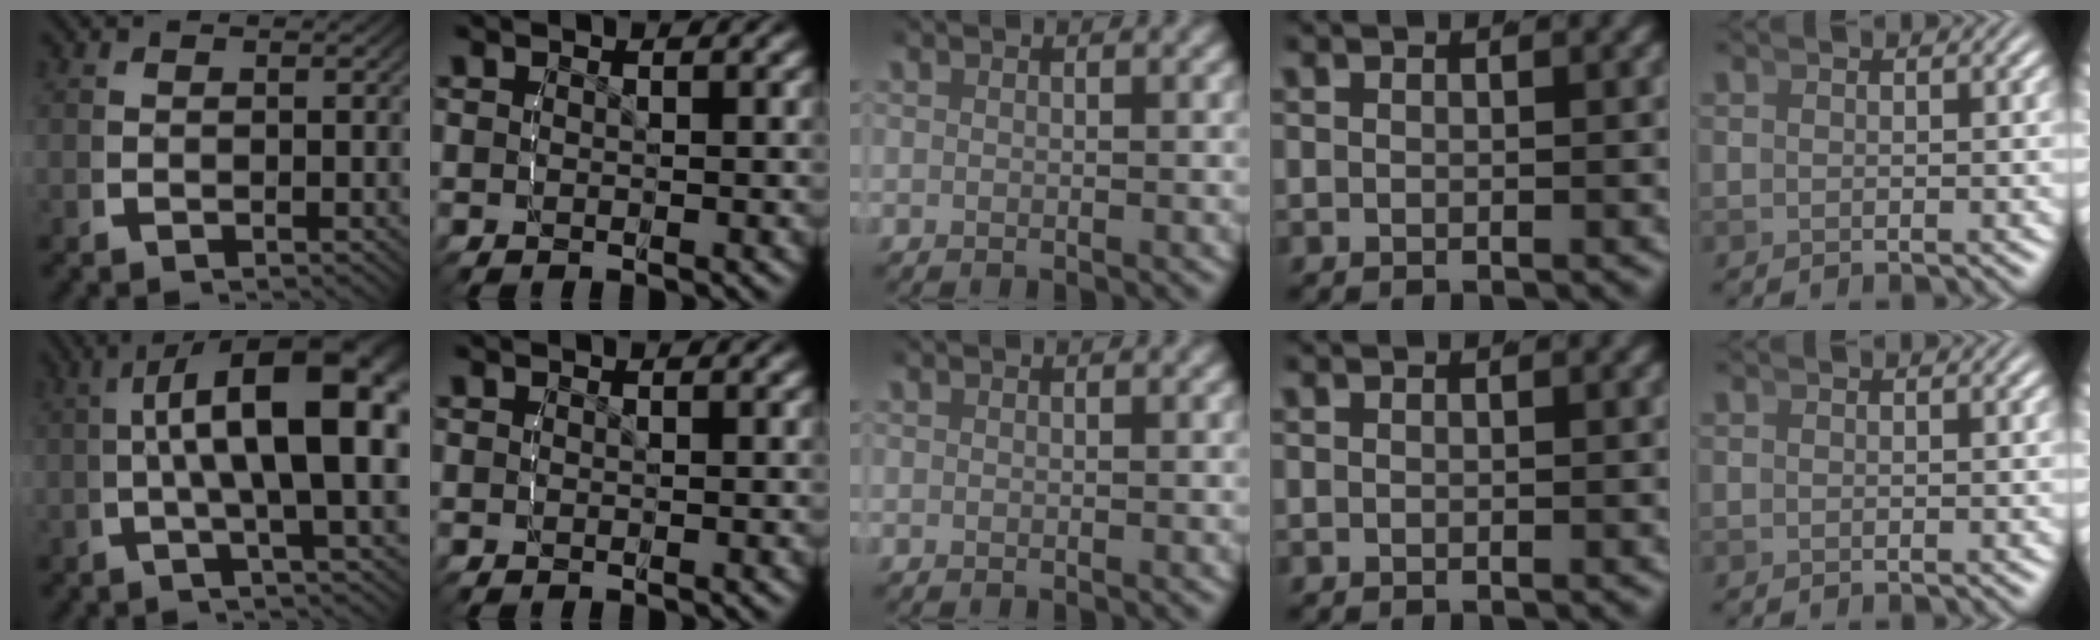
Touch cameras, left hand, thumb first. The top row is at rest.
{"thumb": {"total": 14.9, "force": [1.8, 6.2, 13.4], "torque": [-0.189, 0.002, 0.017]}}